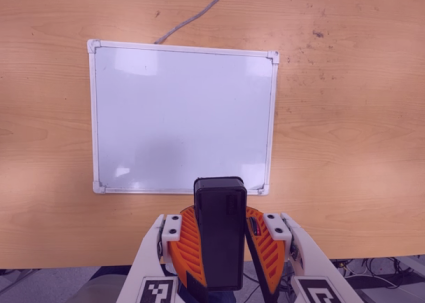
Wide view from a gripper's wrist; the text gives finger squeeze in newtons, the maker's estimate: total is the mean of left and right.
{"total": 10.4, "left": 10.3, "right": 10.5}